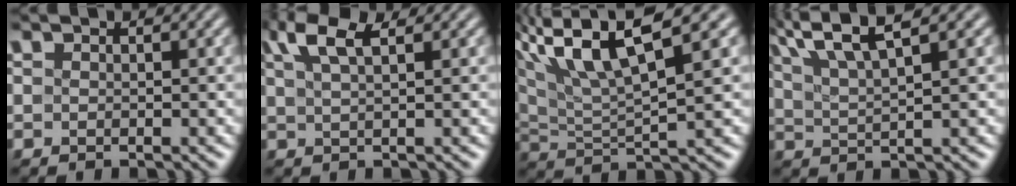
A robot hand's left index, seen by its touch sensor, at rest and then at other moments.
{"total": 3.9, "force": [2.3, 1.1, 3.0], "torque": [-0.053, 0.013, 0.039]}
{"total": 8.1, "force": [4.9, 1.5, 6.3], "torque": [-0.116, 0.016, 0.090]}
{"total": 5.6, "force": [3.5, 1.2, 4.2], "torque": [-0.074, 0.017, 0.065]}